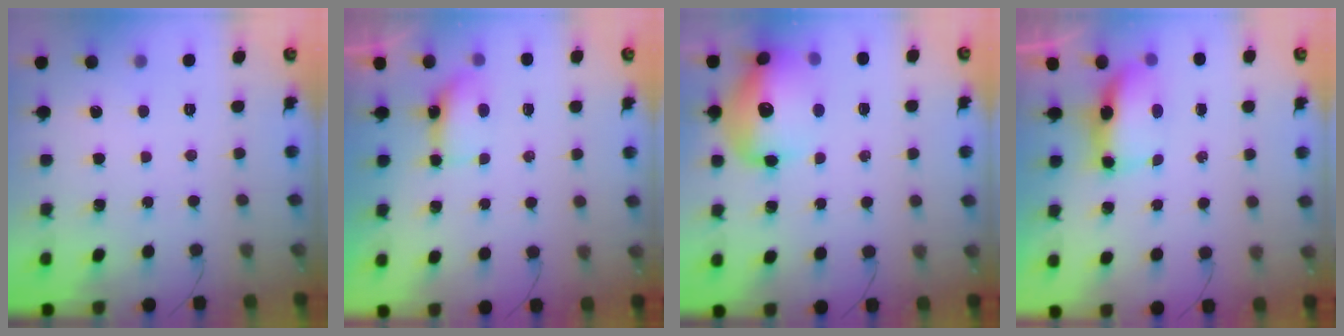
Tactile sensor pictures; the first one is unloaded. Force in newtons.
{"total": 4.9, "press": 4.8, "slide": 0.7}
{"total": 16.9, "press": 16.3, "slide": 4.3}
{"total": 6.6, "press": 6.6, "slide": 0.6}